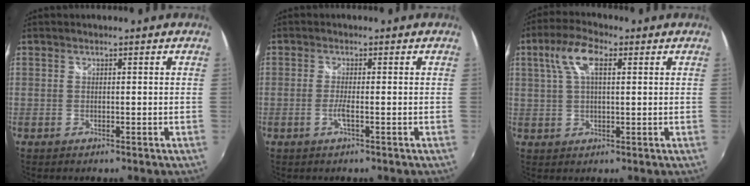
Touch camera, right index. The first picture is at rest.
{"total": 2.0, "force": [-0.8, -0.3, 1.8], "torque": [-0.036, -0.005, -0.017]}
{"total": 7.5, "force": [2.7, 2.9, 6.3], "torque": [-0.126, 0.018, 0.049]}